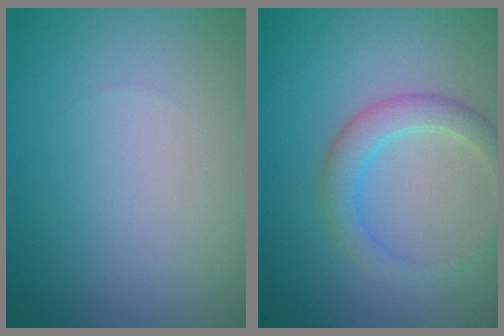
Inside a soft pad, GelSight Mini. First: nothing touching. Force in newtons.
{"total": 2.8, "press": 2.8, "slide": 0.1}